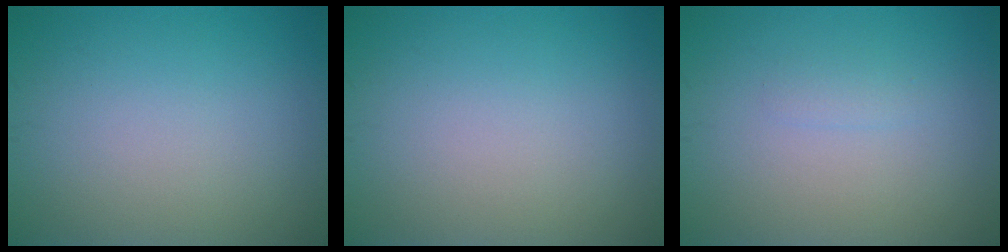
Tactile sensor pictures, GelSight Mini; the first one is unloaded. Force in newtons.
{"total": 0.0}
{"total": 0.7, "press": 0.7, "slide": 0.1}